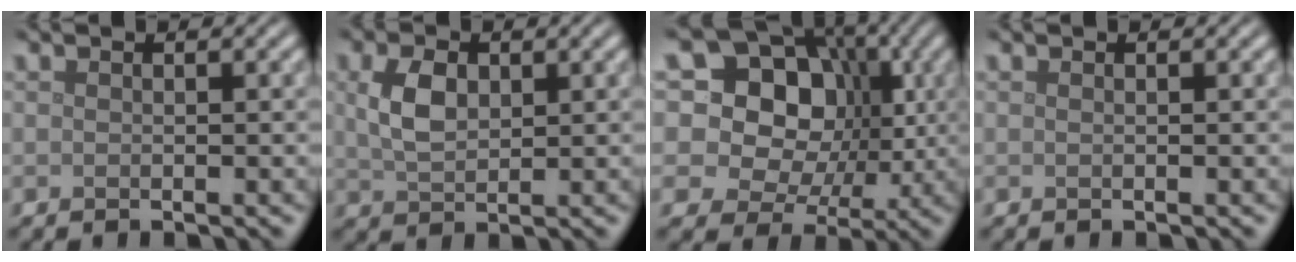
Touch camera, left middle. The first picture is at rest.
{"total": 3.7, "force": [1.0, 2.4, 2.6], "torque": [-0.062, 0.004, 0.021]}
{"total": 17.0, "force": [4.5, 14.0, 8.5], "torque": [-0.161, 0.050, 0.060]}
{"total": 0.0}